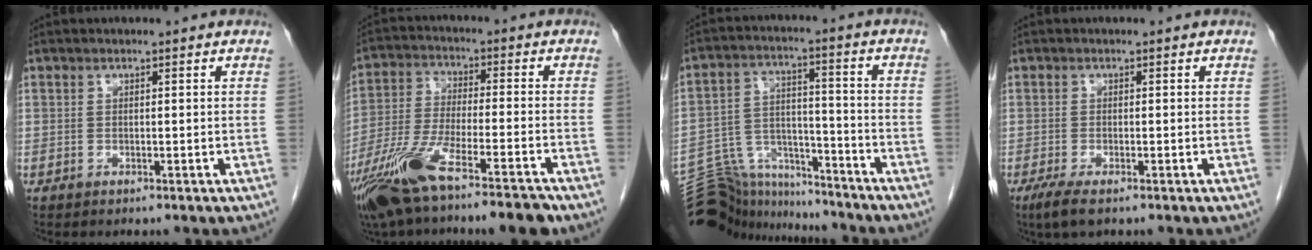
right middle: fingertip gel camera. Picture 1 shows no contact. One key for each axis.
{"total": 14.9, "fx": -10.6, "fy": 1.6, "fz": 10.4, "tx": -0.202, "ty": -0.035, "tz": -0.192}
{"total": 12.9, "fx": -12.6, "fy": 2.7, "fz": 0.0, "tx": -0.009, "ty": 0.051, "tz": -0.211}
{"total": 3.1, "fx": -2.0, "fy": 0.7, "fz": 2.3, "tx": -0.052, "ty": -0.009, "tz": -0.036}